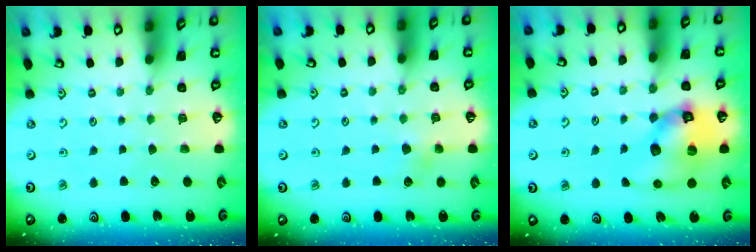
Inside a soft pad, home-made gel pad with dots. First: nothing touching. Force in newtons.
{"total": 3.3, "press": 3.3, "slide": 0.4}
{"total": 14.6, "press": 14.4, "slide": 2.2}